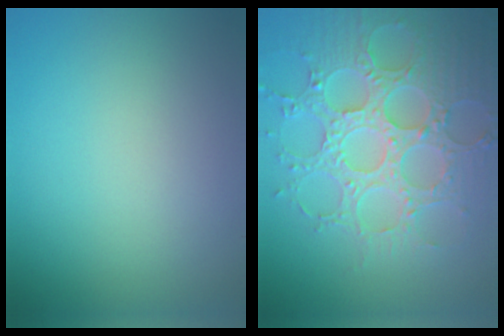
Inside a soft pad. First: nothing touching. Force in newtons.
{"total": 7.3, "press": 6.0, "slide": 4.1}